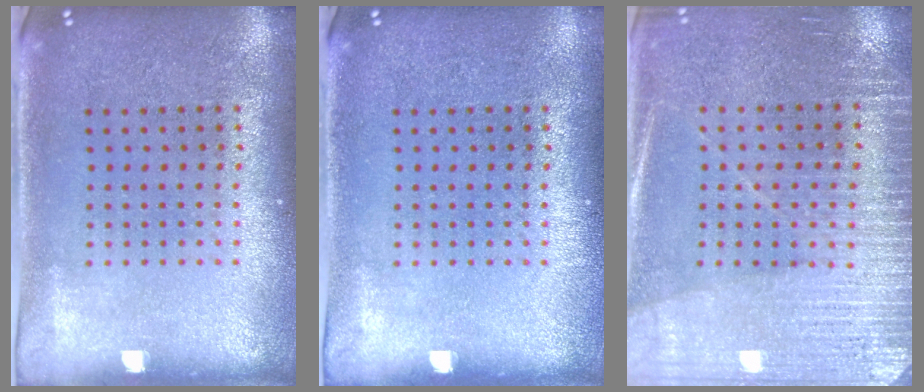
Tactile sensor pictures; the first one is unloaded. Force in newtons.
{"total": 0.0}
{"total": 3.0, "press": 2.9, "slide": 0.7}